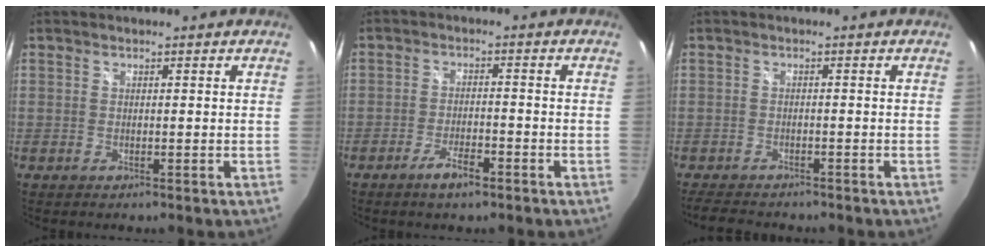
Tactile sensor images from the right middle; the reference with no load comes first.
{"total": 4.5, "force": [-3.2, 1.2, 2.9], "torque": [-0.069, -0.005, -0.055]}
{"total": 5.8, "force": [-5.3, 1.6, 1.8], "torque": [-0.051, -0.011, -0.084]}